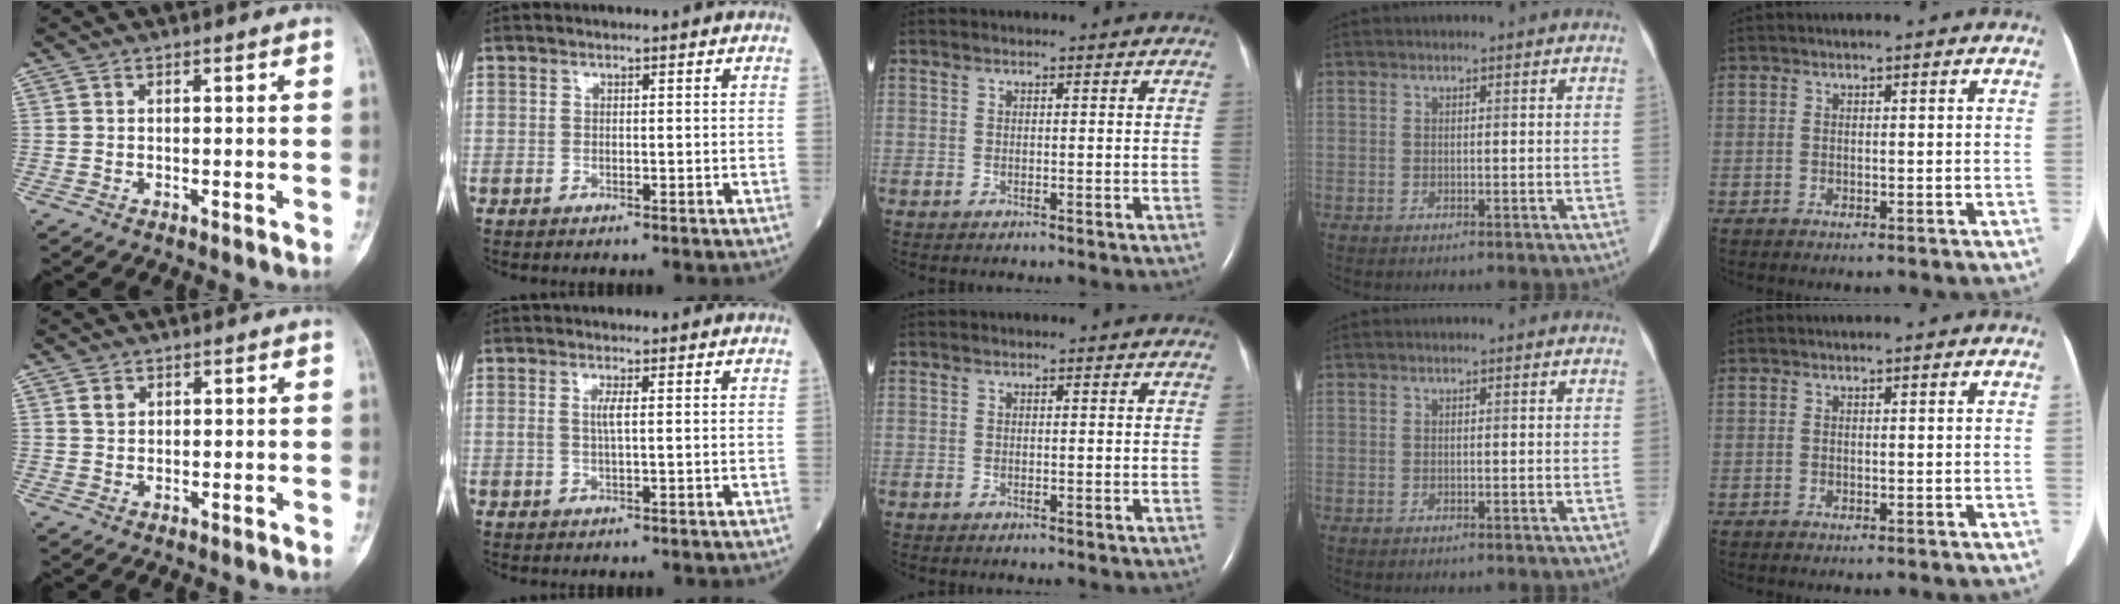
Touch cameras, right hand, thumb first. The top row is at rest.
{"thumb": {"total": 1.9, "force": [1.0, 1.4, 0.9], "torque": [-0.009, -0.002, 0.019]}, "index": {"total": 1.9, "force": [0.3, 0.1, 1.9], "torque": [-0.042, 0.000, 0.002]}}